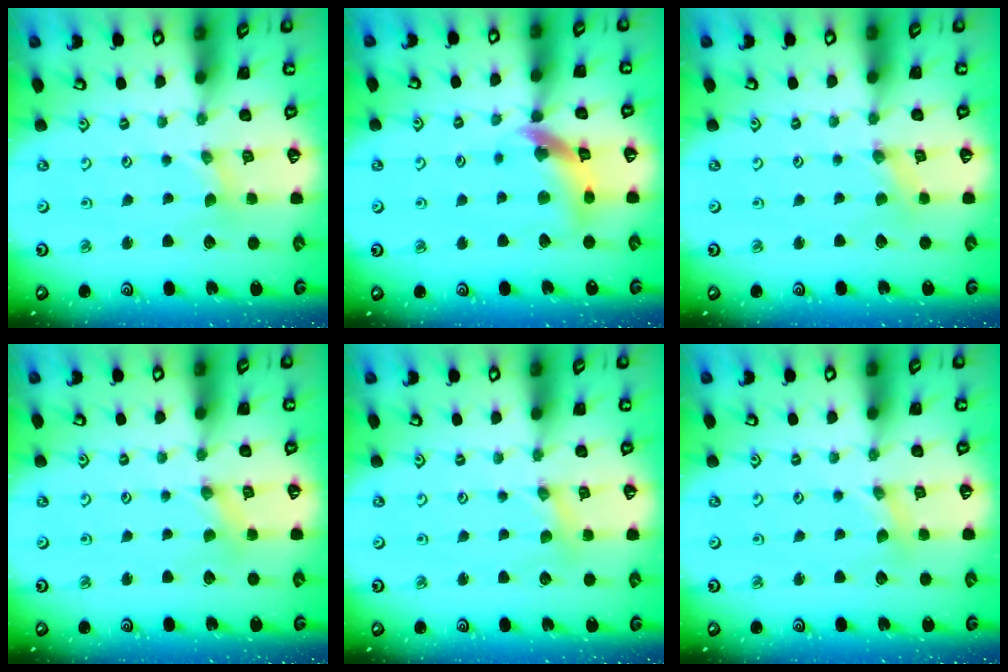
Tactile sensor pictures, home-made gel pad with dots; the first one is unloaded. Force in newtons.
{"total": 13.2, "press": 13.1, "slide": 1.5}
{"total": 0.0}
{"total": 1.3, "press": 1.2, "slide": 0.3}
{"total": 1.2, "press": 1.2, "slide": 0.2}
{"total": 1.7, "press": 1.7, "slide": 0.3}